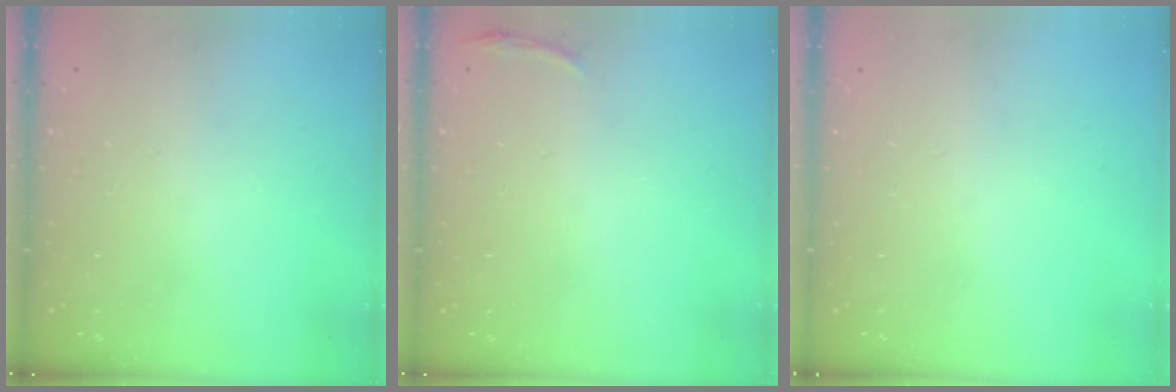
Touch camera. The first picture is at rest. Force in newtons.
{"total": 3.0, "press": 1.9, "slide": 2.3}
{"total": 0.0}